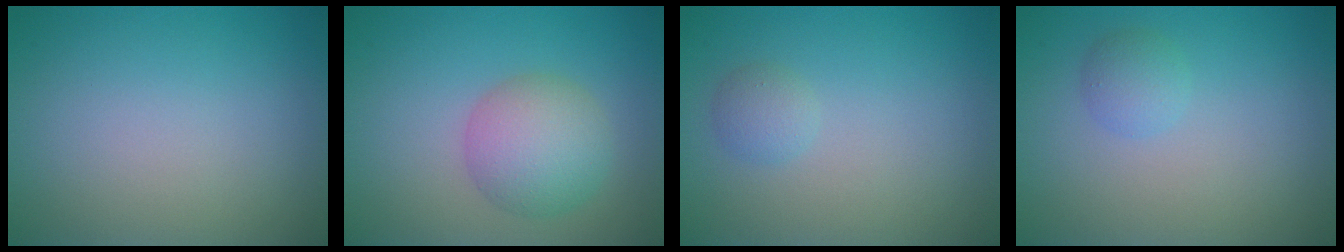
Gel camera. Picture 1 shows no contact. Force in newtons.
{"total": 4.7, "press": 4.7, "slide": 0.2}
{"total": 1.3, "press": 1.3, "slide": 0.1}
{"total": 1.5, "press": 1.5, "slide": 0.1}